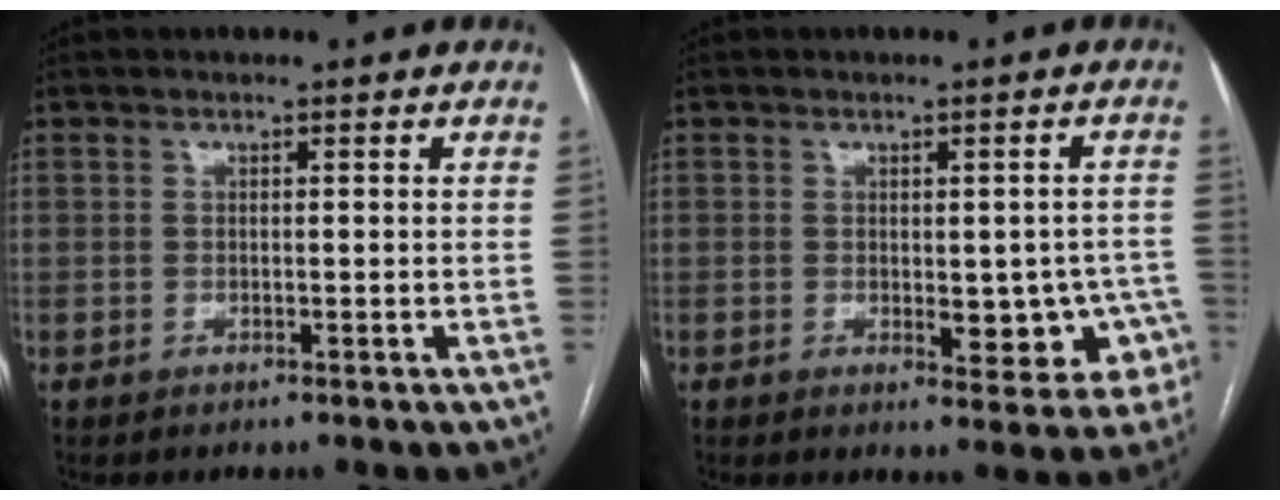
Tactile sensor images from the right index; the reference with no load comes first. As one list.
[{"total": 8.6, "force": [-2.1, 4.2, 7.2], "torque": [-0.066, 0.016, -0.017]}]